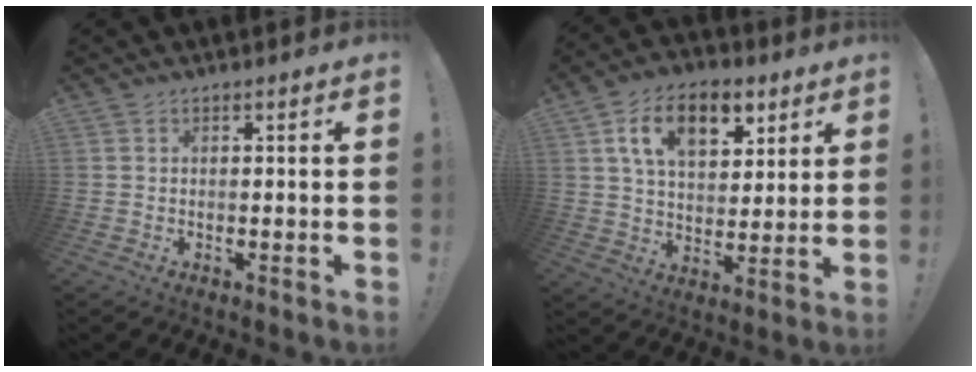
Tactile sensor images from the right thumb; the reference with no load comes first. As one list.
[{"total": 15.8, "force": [7.0, 9.4, 10.6], "torque": [-0.172, -0.011, 0.126]}]